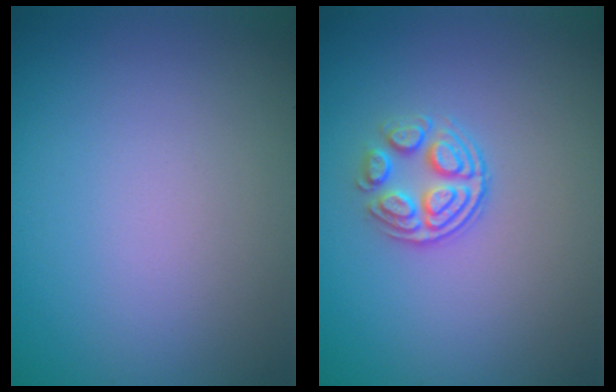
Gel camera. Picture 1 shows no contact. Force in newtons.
{"total": 3.1, "press": 2.6, "slide": 1.8}